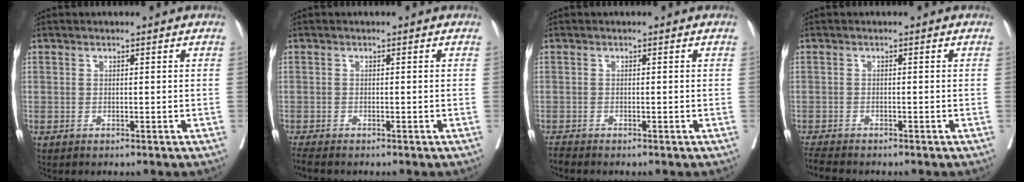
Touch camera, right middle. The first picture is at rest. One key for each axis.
{"total": 2.3, "fx": -2.0, "fy": 0.3, "fz": 1.0, "tx": -0.020, "ty": -0.007, "tz": -0.034}
{"total": 0.9, "fx": -0.9, "fy": -0.2, "fz": 0.0, "tx": -0.007, "ty": -0.005, "tz": -0.018}
{"total": 3.8, "fx": -3.5, "fy": 0.4, "fz": 1.3, "tx": -0.023, "ty": -0.014, "tz": -0.060}